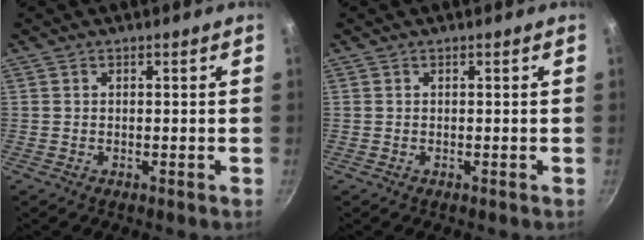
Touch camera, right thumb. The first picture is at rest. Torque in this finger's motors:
{"motor_torque": [0.00, 0.00, 0.01, 0.00, 0.00]}